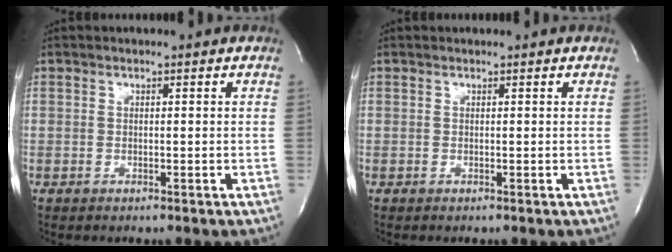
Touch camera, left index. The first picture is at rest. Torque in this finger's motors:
{"motor_torque": [0.00, 0.00, 0.01, 0.00]}